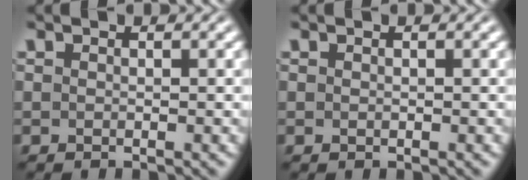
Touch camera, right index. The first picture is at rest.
{"total": 0.0}